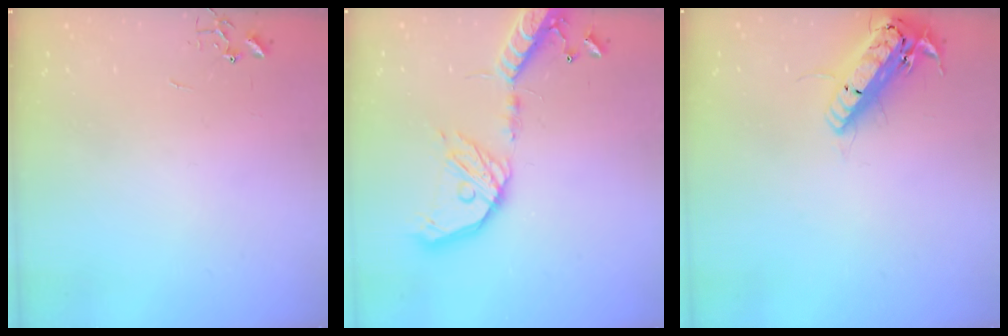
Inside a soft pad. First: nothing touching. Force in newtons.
{"total": 20.9, "press": 20.5, "slide": 3.9}
{"total": 18.4, "press": 18.1, "slide": 3.2}